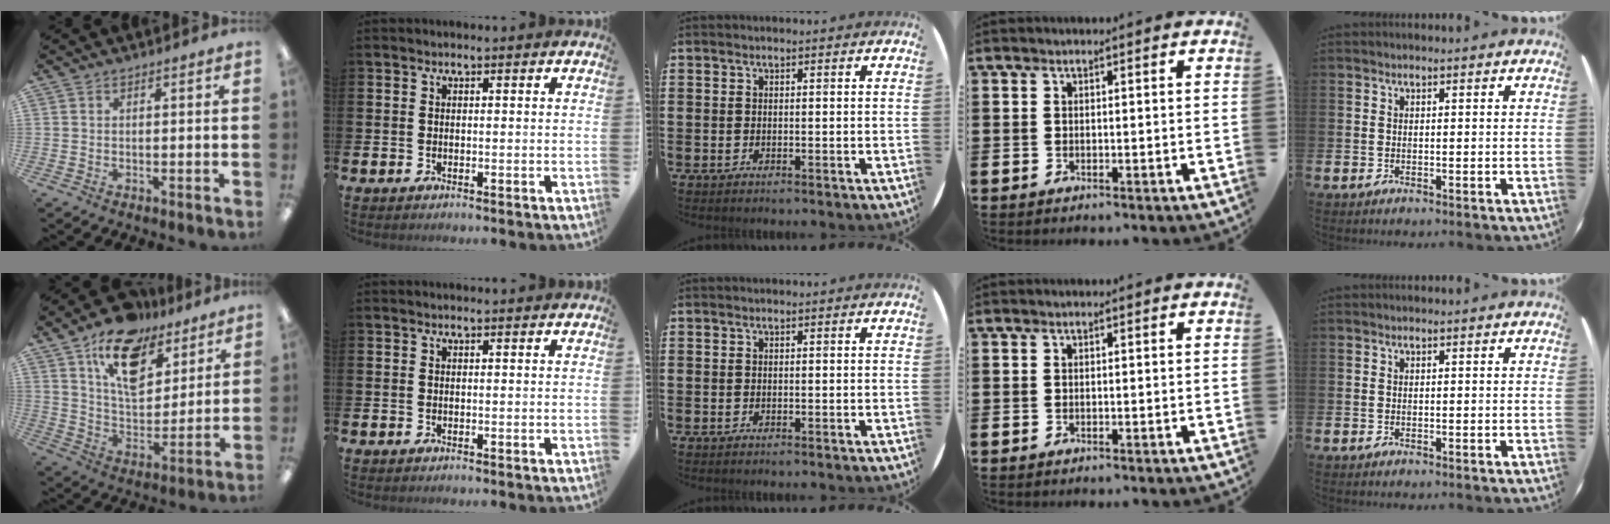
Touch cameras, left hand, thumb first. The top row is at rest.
{"thumb": {"total": 16.4, "force": [10.6, 9.0, 8.7], "torque": [-0.146, -0.049, 0.191]}, "index": {"total": 0.6, "force": [0.6, 0.0, 0.1], "torque": [0.008, -0.004, 0.009]}}